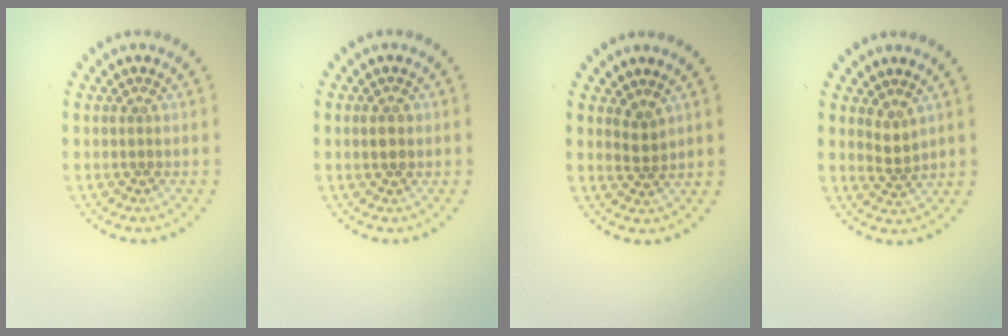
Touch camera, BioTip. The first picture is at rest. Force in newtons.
{"total": 1.2, "press": 1.2, "slide": 0.3}
{"total": 1.3, "press": 1.1, "slide": 0.7}
{"total": 1.4, "press": 1.0, "slide": 1.0}